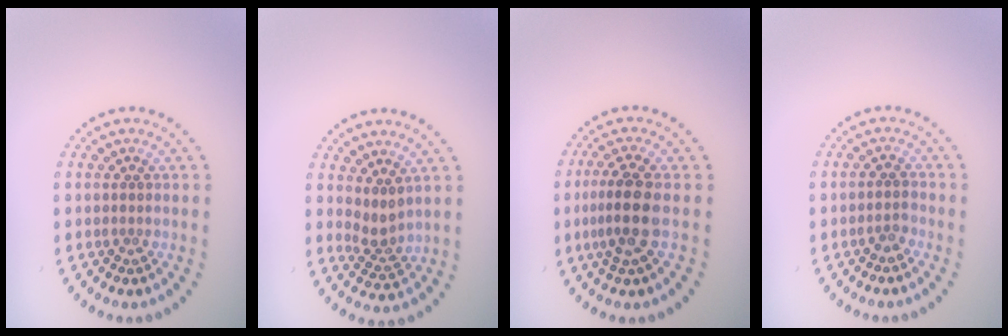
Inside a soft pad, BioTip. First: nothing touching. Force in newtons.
{"total": 2.2, "press": 1.5, "slide": 1.5}
{"total": 3.9, "press": 3.4, "slide": 1.7}
{"total": 1.3, "press": 1.0, "slide": 0.8}